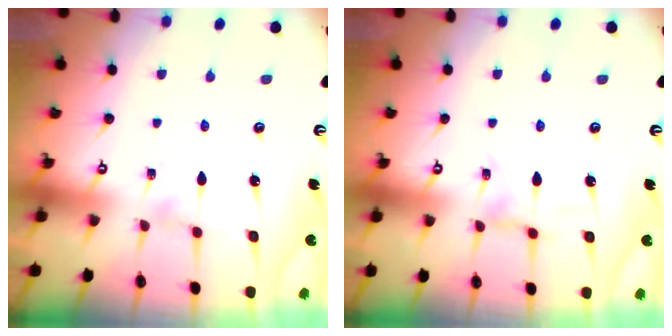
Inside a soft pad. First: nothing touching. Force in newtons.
{"total": 1.2, "press": 1.2, "slide": 0.3}